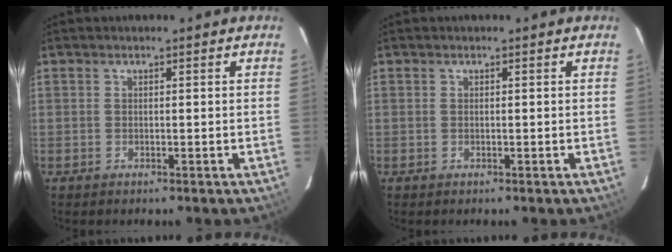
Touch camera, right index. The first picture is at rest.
{"total": 0.0}